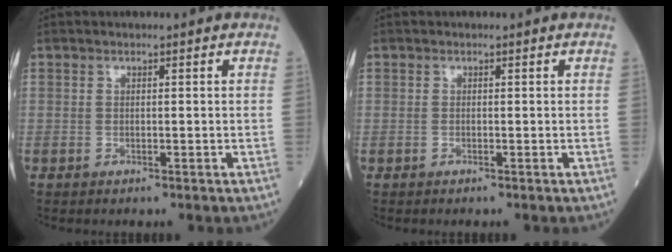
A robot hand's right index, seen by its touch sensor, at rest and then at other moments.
{"total": 0.0}